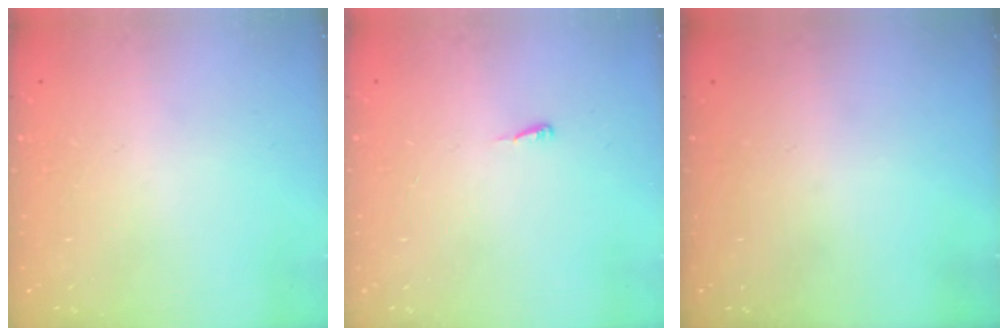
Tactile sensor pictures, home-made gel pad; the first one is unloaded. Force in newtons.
{"total": 4.4, "press": 4.4, "slide": 0.5}
{"total": 0.0}